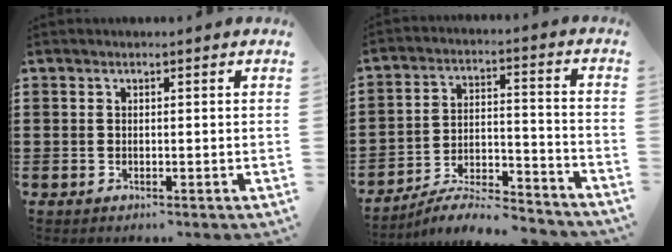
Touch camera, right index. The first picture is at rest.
{"total": 7.0, "force": [-6.4, 1.1, 2.5], "torque": [-0.045, 0.007, -0.125]}